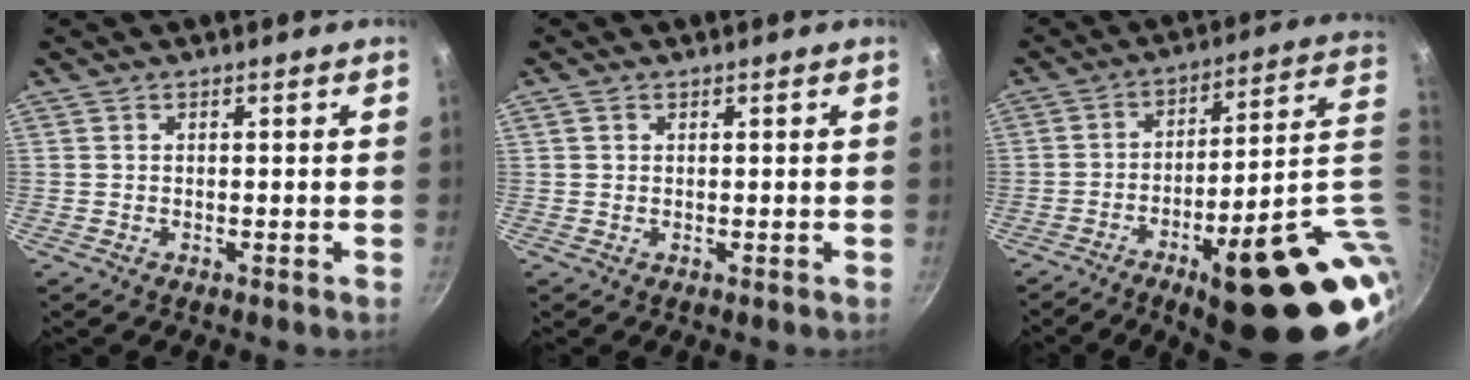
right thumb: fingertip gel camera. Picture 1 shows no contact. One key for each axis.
{"total": 0.9, "fx": 0.5, "fy": 0.7, "fz": 0.4, "tx": -0.008, "ty": 0.002, "tz": 0.008}
{"total": 26.3, "fx": -6.0, "fy": 7.6, "fz": 24.4, "tx": -0.278, "ty": 0.019, "tz": -0.072}